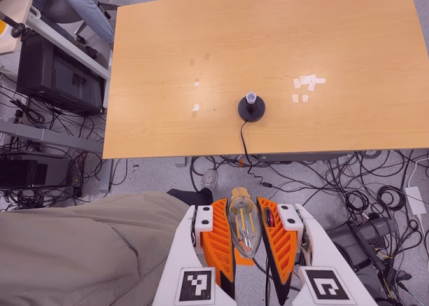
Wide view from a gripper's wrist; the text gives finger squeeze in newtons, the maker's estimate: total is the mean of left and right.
{"total": 20.2, "left": 21.4, "right": 19.0}